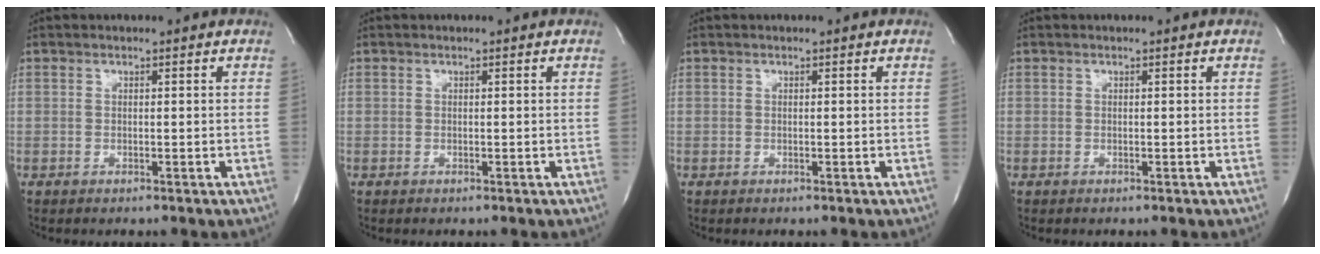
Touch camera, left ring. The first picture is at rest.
{"total": 0.0}
{"total": 0.0}
{"total": 0.0}